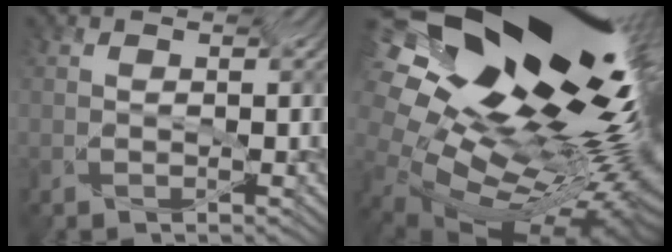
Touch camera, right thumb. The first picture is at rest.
{"total": 15.4, "force": [3.0, 10.0, 11.4], "torque": [-0.238, 0.007, 0.043]}